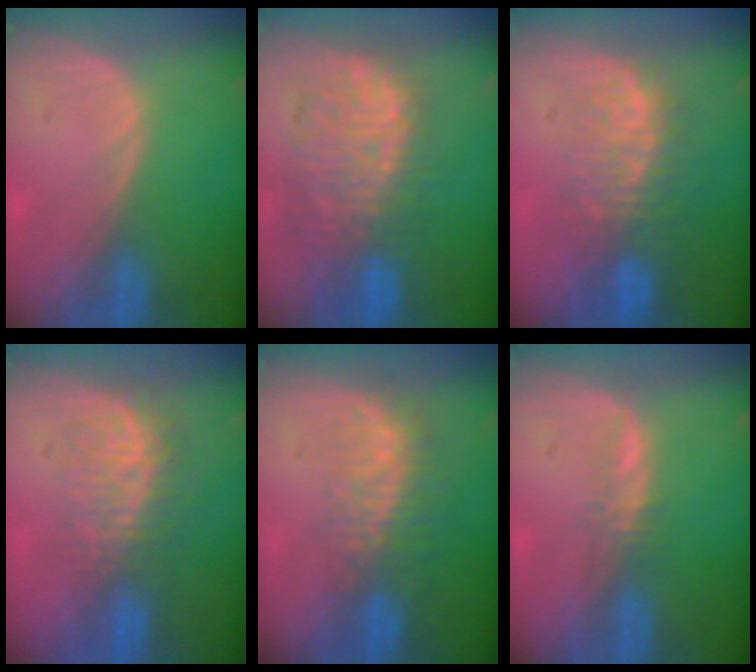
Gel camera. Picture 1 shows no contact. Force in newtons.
{"total": 10.4, "press": 9.8, "slide": 3.5}
{"total": 9.1, "press": 8.0, "slide": 4.5}
{"total": 7.6, "press": 7.3, "slide": 2.2}
{"total": 8.3, "press": 6.9, "slide": 4.6}
{"total": 1.6, "press": 1.5, "slide": 0.5}